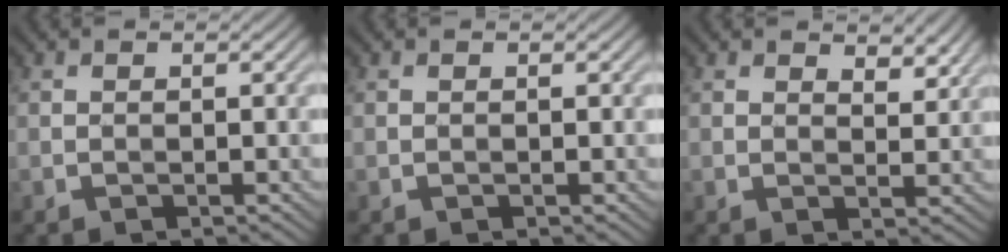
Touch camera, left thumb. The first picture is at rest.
{"total": 0.0}
{"total": 3.8, "force": [2.8, 1.5, 2.1], "torque": [-0.037, -0.006, 0.051]}